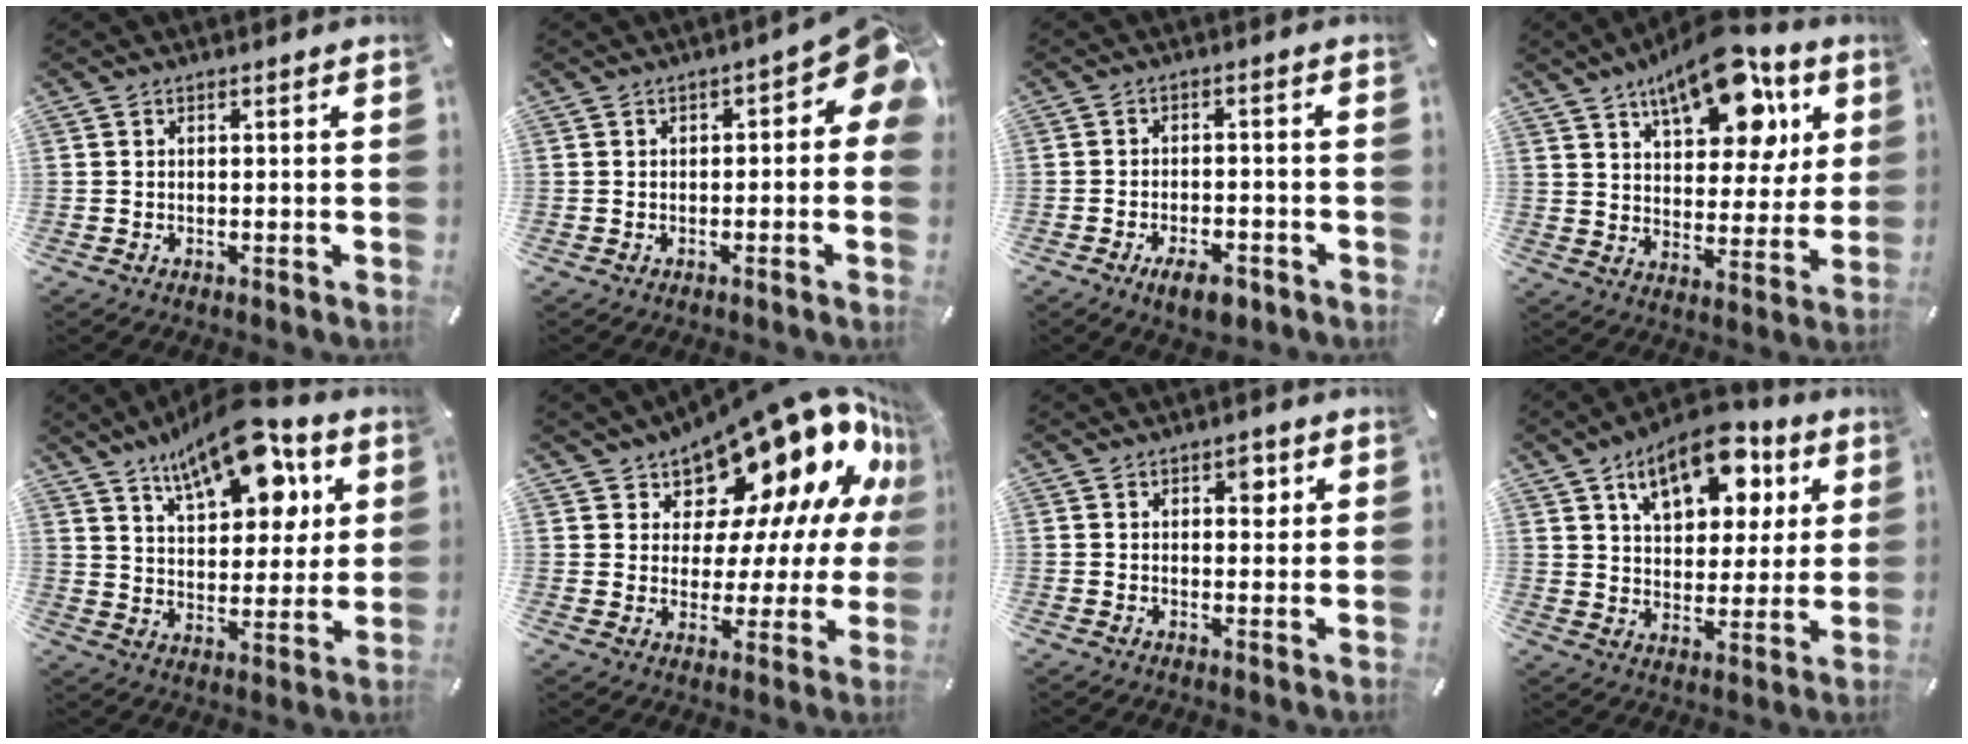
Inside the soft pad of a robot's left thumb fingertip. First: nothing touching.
{"total": 6.5, "force": [0.9, 3.2, 5.5], "torque": [-0.070, -0.009, 0.013]}
{"total": 5.8, "force": [-3.5, 2.6, 3.9], "torque": [-0.067, 0.014, -0.060]}
{"total": 19.1, "force": [11.8, 9.3, 11.7], "torque": [-0.164, -0.063, 0.195]}
{"total": 17.3, "force": [11.3, 7.8, 10.6], "torque": [-0.164, -0.056, 0.189]}
{"total": 19.7, "force": [14.3, 9.5, 9.8], "torque": [-0.140, -0.125, 0.247]}
{"total": 3.4, "force": [1.4, 2.2, 2.2], "torque": [-0.008, -0.010, 0.014]}
{"total": 15.6, "force": [8.6, 9.1, 9.2], "torque": [-0.135, -0.032, 0.149]}